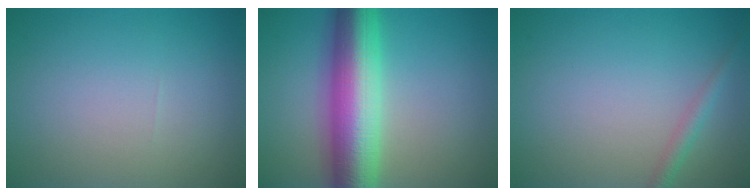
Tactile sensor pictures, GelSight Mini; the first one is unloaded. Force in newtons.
{"total": 10.7, "press": 10.7, "slide": 0.1}
{"total": 1.5, "press": 1.5, "slide": 0.1}